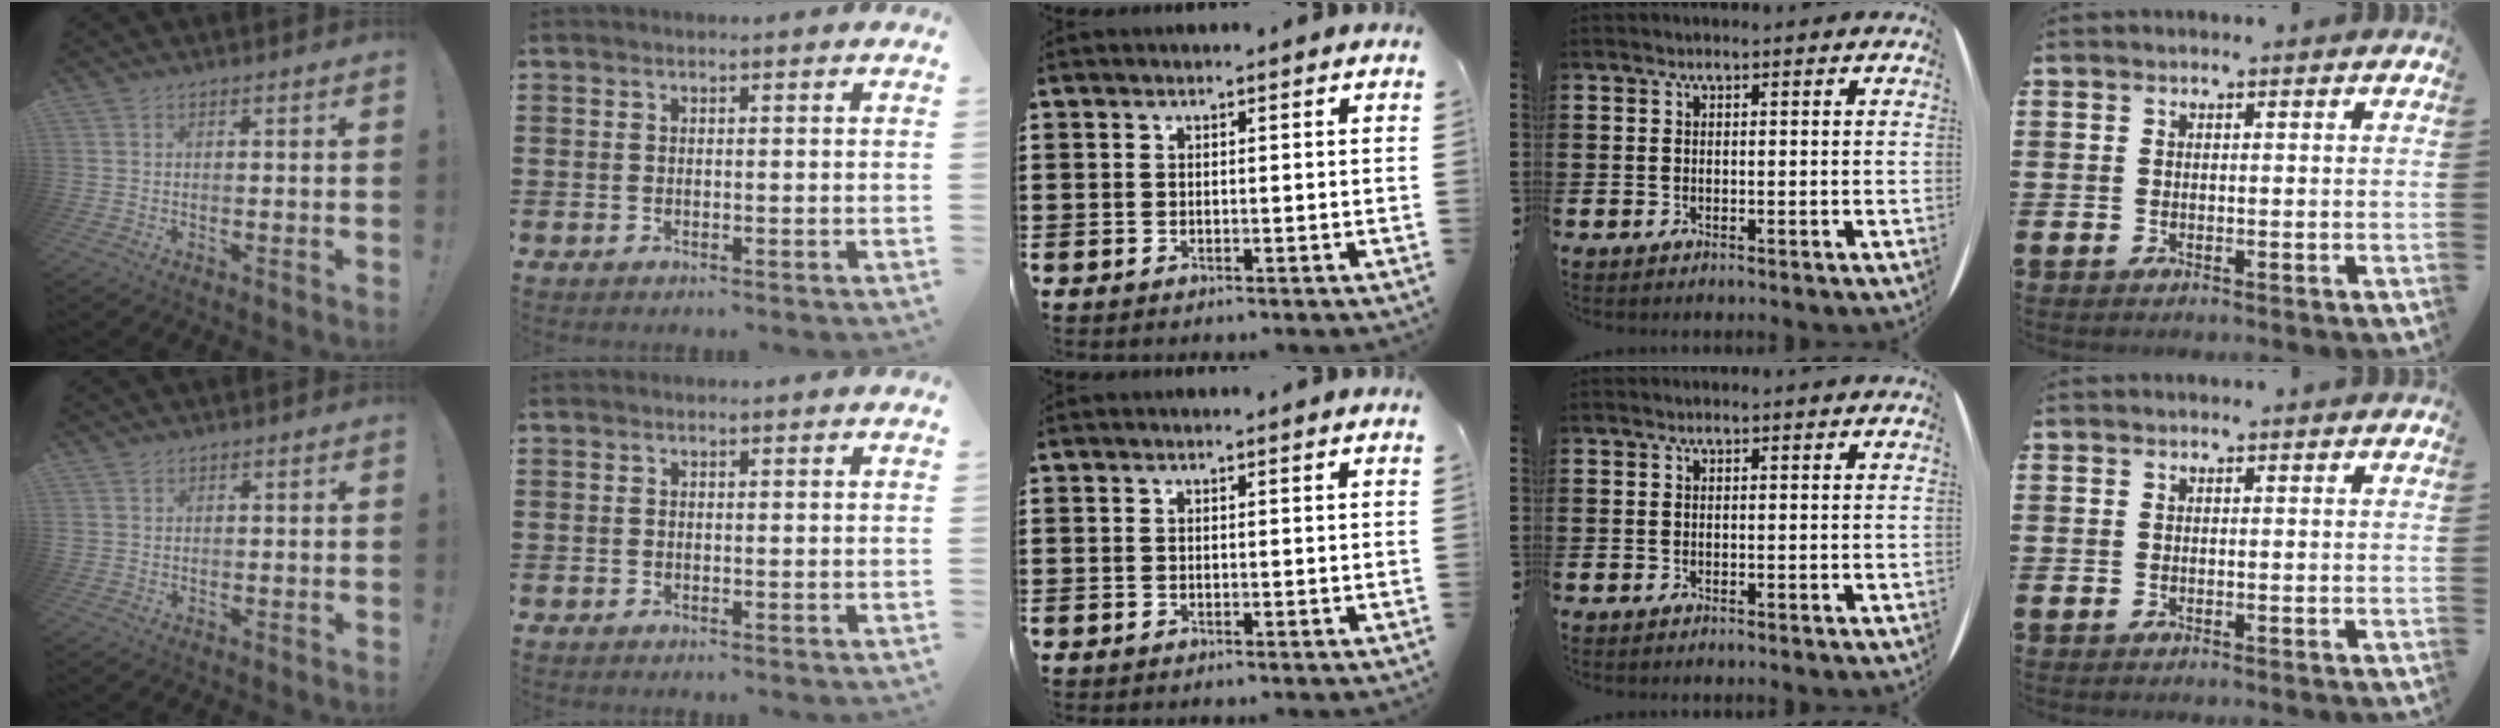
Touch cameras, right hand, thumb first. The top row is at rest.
{"thumb": {"total": 1.1, "force": [0.6, 1.0, 0.1], "torque": [0.005, -0.001, 0.009]}}